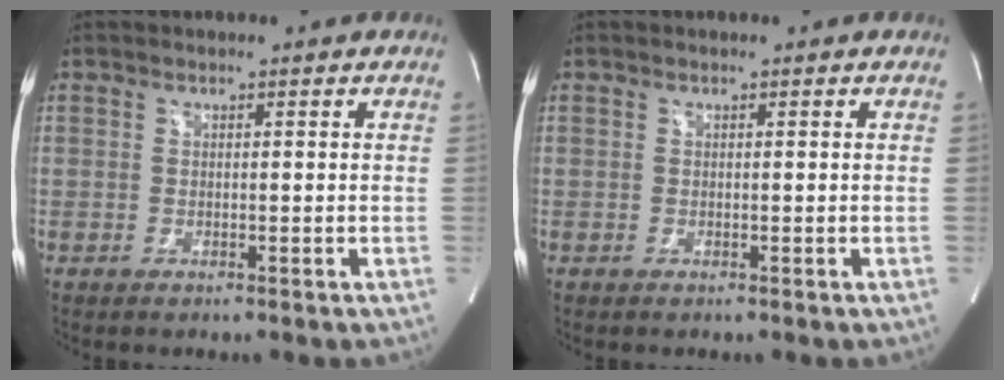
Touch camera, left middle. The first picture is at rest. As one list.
[{"total": 0.0}]